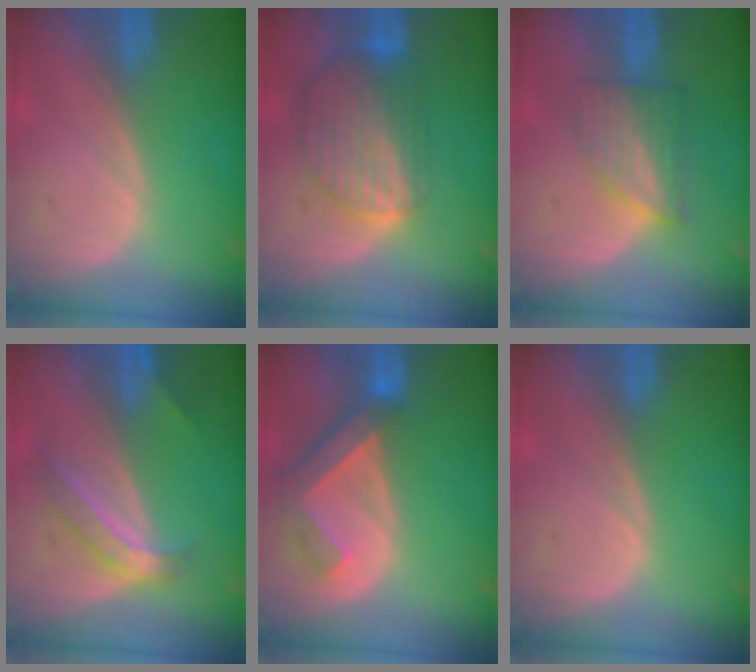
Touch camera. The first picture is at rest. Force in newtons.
{"total": 8.7, "press": 7.7, "slide": 4.1}
{"total": 6.3, "press": 5.6, "slide": 2.9}
{"total": 5.2, "press": 4.8, "slide": 2.2}
{"total": 6.6, "press": 5.9, "slide": 3.0}
{"total": 0.0}